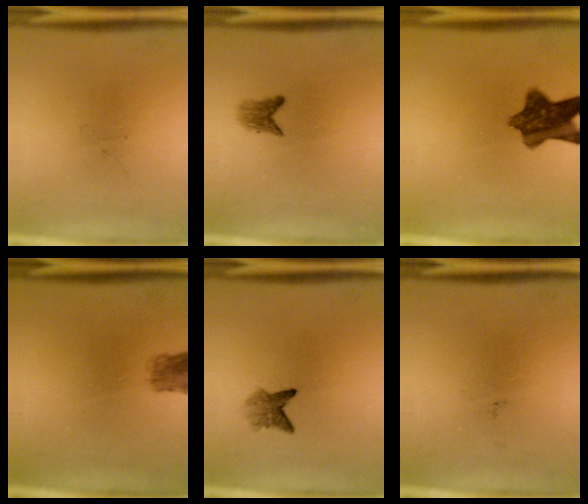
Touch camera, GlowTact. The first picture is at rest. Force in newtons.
{"total": 1.8}
{"total": 9.1}
{"total": 2.9}
{"total": 2.6}
{"total": 0.0}